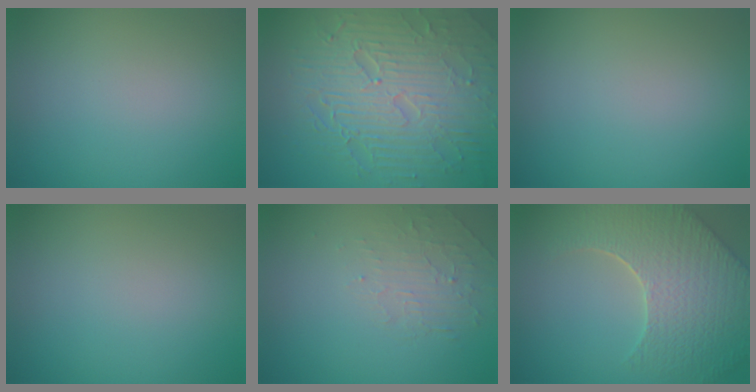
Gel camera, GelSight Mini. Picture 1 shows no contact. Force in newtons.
{"total": 9.7, "press": 6.5, "slide": 7.2}
{"total": 0.0}
{"total": 0.0}
{"total": 1.9, "press": 0.6, "slide": 1.8}
{"total": 8.6, "press": 6.3, "slide": 5.9}